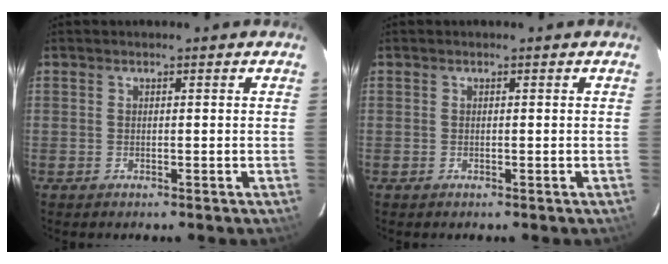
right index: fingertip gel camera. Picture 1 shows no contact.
{"total": 0.0}